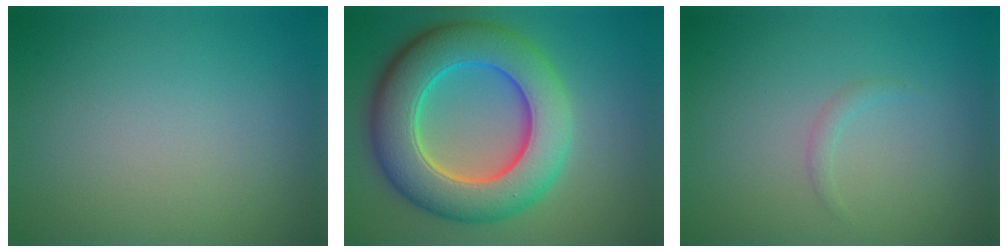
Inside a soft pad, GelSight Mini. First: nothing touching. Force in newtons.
{"total": 10.6, "press": 10.5, "slide": 0.3}
{"total": 0.7, "press": 0.7, "slide": 0.1}